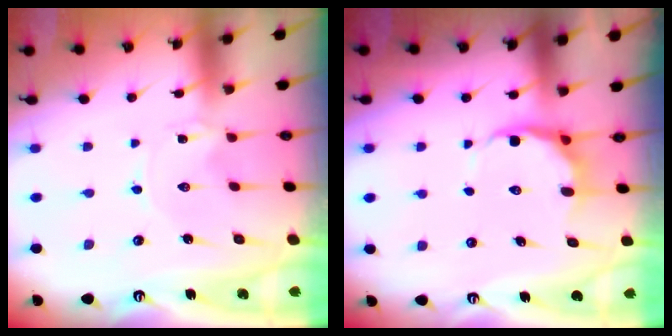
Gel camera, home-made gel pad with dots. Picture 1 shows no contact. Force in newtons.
{"total": 8.9, "press": 8.5, "slide": 2.4}